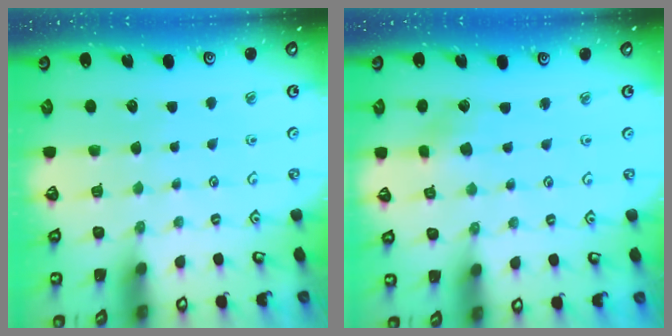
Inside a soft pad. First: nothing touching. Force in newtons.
{"total": 2.8, "press": 2.8, "slide": 0.4}